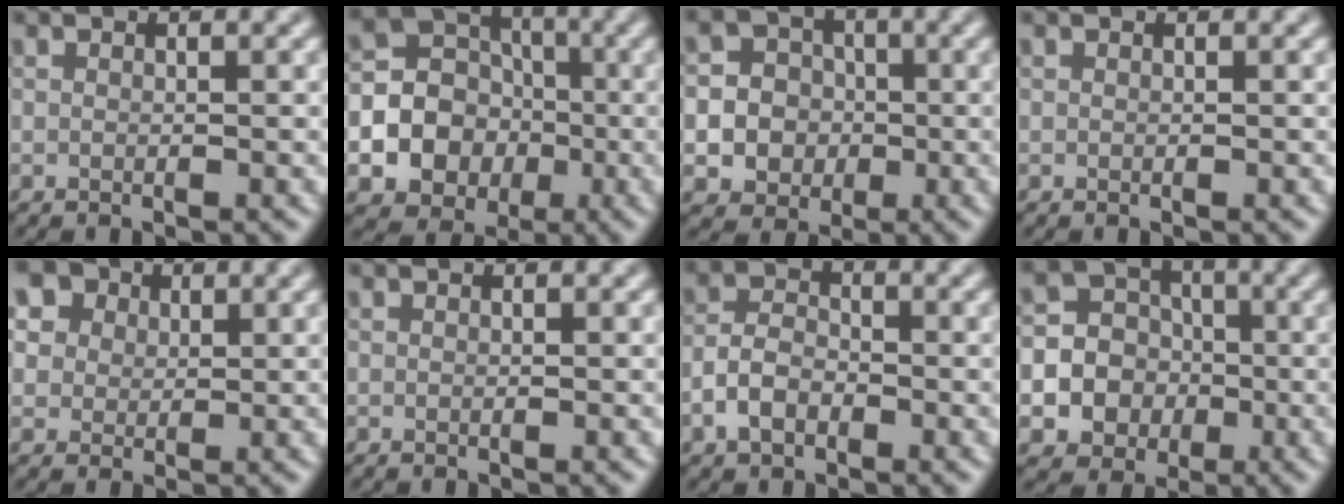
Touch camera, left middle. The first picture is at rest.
{"total": 12.6, "force": [-3.0, 11.6, 3.9], "torque": [-0.099, -0.015, -0.064]}
{"total": 7.3, "force": [-1.5, 6.9, 1.9], "torque": [-0.030, 0.008, -0.051]}
{"total": 0.0}
{"total": 10.1, "force": [5.4, 7.3, 4.4], "torque": [-0.104, 0.029, 0.074]}
{"total": 0.0}
{"total": 3.2, "force": [-1.6, 2.1, 1.9], "torque": [-0.033, 0.007, -0.039]}
{"total": 9.8, "force": [-2.4, 9.1, 2.7], "torque": [-0.065, -0.007, -0.059]}